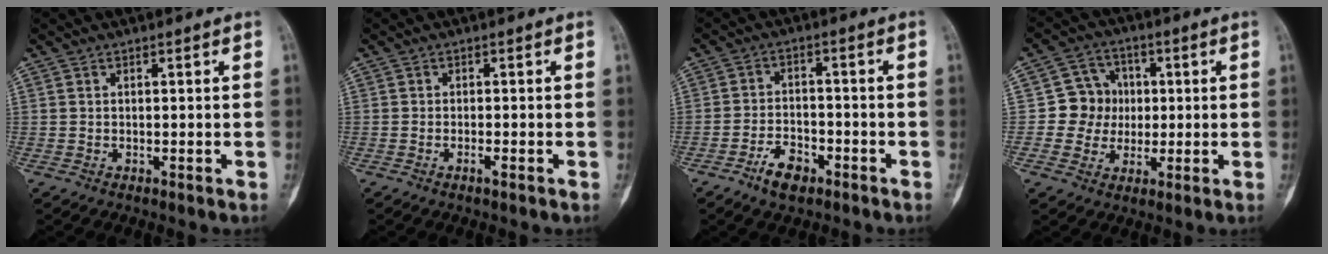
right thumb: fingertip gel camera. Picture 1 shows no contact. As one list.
[{"total": 1.2, "force": [-0.7, 0.1, 0.9], "torque": [-0.020, 0.001, -0.013]}, {"total": 5.8, "force": [-3.7, 3.0, 3.4], "torque": [-0.053, 0.023, -0.064]}, {"total": 8.2, "force": [0.2, 7.9, 2.3], "torque": [0.009, 0.016, -0.003]}]